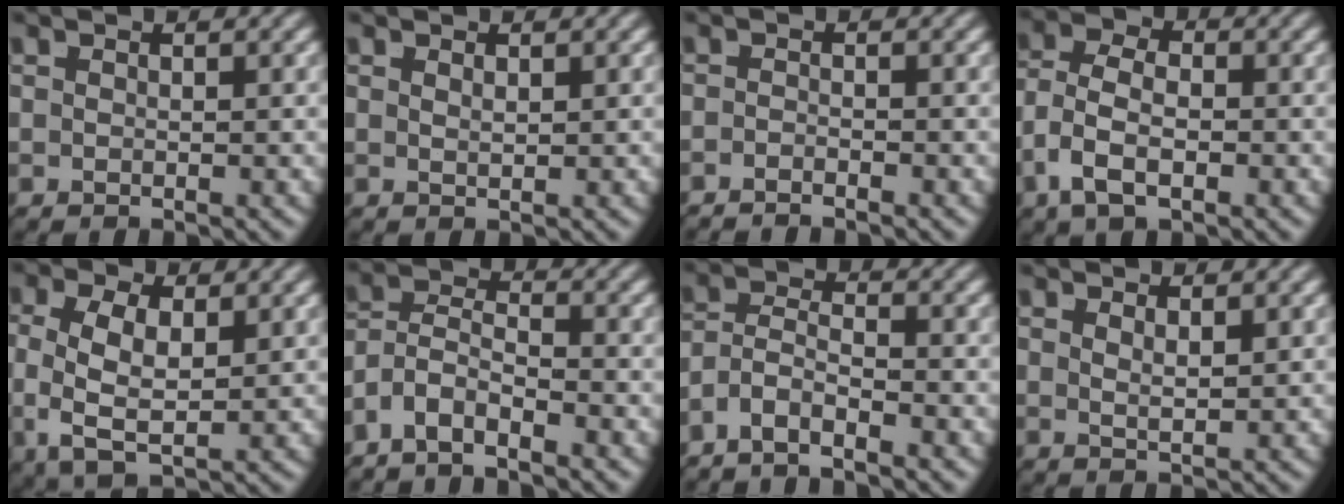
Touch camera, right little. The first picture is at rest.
{"total": 0.8, "force": [0.4, -0.6, 0.1], "torque": [0.003, -0.007, 0.014]}
{"total": 2.0, "force": [-1.9, -0.4, -0.2], "torque": [0.009, -0.010, -0.031]}
{"total": 5.2, "force": [-1.4, 3.6, 3.5], "torque": [-0.082, -0.023, -0.016]}
{"total": 6.4, "force": [-0.3, 4.4, 4.7], "torque": [-0.102, -0.018, 0.004]}
{"total": 7.3, "force": [-3.1, 6.0, 2.9], "torque": [-0.081, -0.032, -0.058]}
{"total": 5.6, "force": [-3.0, 4.1, 2.4], "torque": [-0.065, -0.028, -0.052]}
{"total": 1.3, "force": [0.8, -0.7, 0.6], "torque": [-0.007, -0.010, 0.024]}